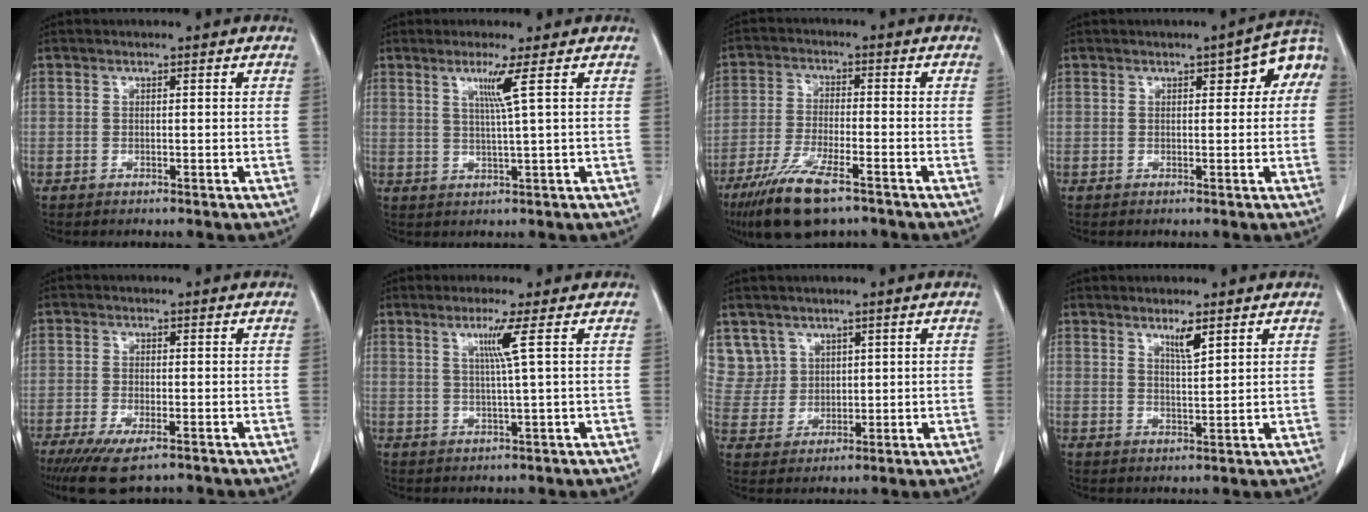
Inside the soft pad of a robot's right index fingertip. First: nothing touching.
{"total": 3.8, "force": [1.5, -1.4, 3.2], "torque": [-0.066, -0.009, 0.033]}
{"total": 10.9, "force": [-7.2, 2.4, 7.7], "torque": [-0.147, -0.024, -0.125]}
{"total": 6.1, "force": [1.6, 2.1, 5.5], "torque": [-0.063, 0.029, 0.013]}
{"total": 7.4, "force": [-5.1, 1.9, 5.0], "torque": [-0.081, -0.017, -0.079]}
{"total": 3.8, "force": [1.3, -1.4, 3.3], "torque": [-0.067, -0.007, 0.028]}
{"total": 7.2, "force": [4.4, 5.7, -0.2], "torque": [0.001, 0.013, 0.102]}
{"total": 3.0, "force": [2.0, 0.2, 2.2], "torque": [-0.042, -0.007, 0.037]}